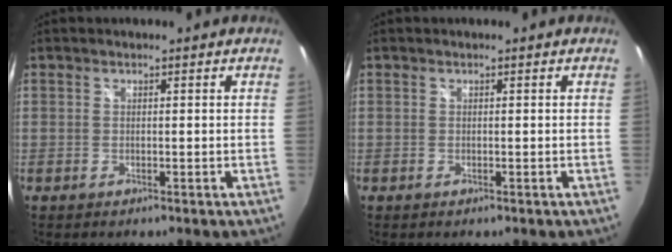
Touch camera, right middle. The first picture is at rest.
{"total": 0.0}